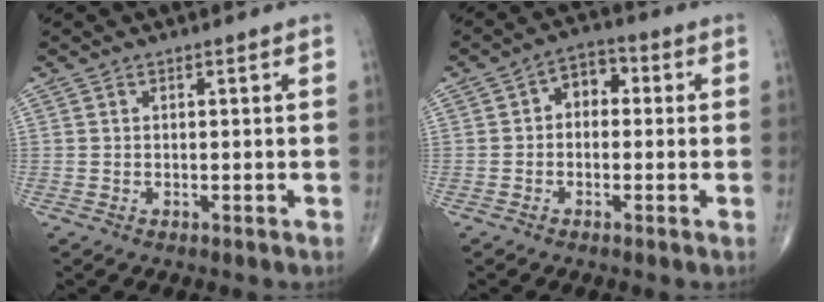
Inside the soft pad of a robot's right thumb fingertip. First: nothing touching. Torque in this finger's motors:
{"motor_torque": [0.08, -0.08, 0.36, -0.06, 0.07]}